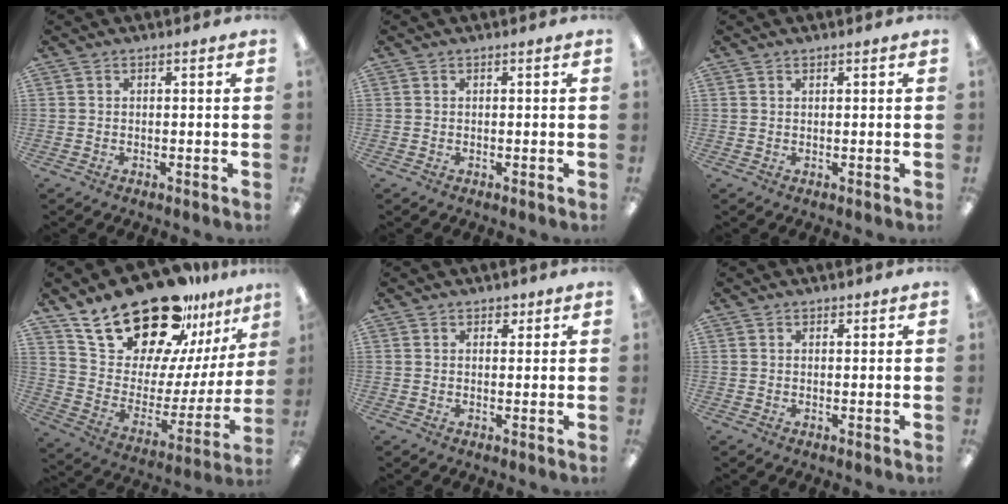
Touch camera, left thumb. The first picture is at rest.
{"total": 0.0}
{"total": 0.7, "force": [0.6, 0.3, 0.2], "torque": [-0.005, 0.001, 0.010]}
{"total": 28.1, "force": [21.1, 12.5, 13.6], "torque": [-0.223, -0.134, 0.386]}
{"total": 2.0, "force": [1.4, 1.3, 0.6], "torque": [-0.005, -0.002, 0.024]}
{"total": 1.0, "force": [0.7, 0.6, 0.2], "torque": [0.003, -0.002, 0.012]}